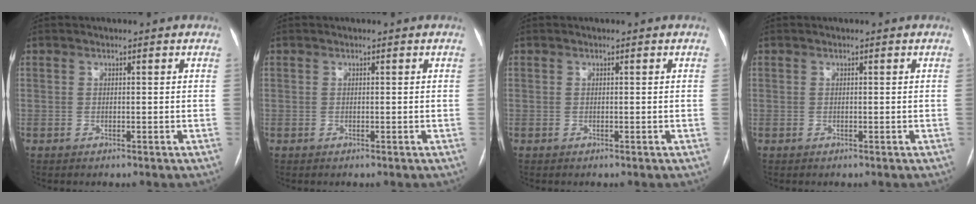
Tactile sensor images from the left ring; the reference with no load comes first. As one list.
[{"total": 0.0}, {"total": 0.0}, {"total": 0.0}]